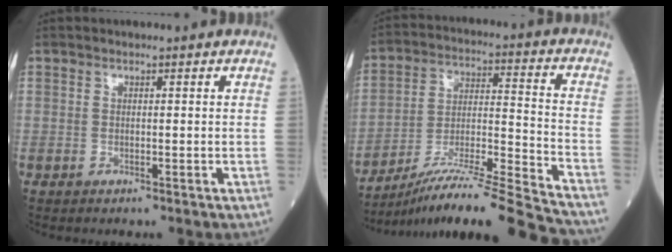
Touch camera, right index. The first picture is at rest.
{"total": 21.2, "force": [-18.8, -1.2, 9.8], "torque": [-0.150, -0.011, -0.307]}